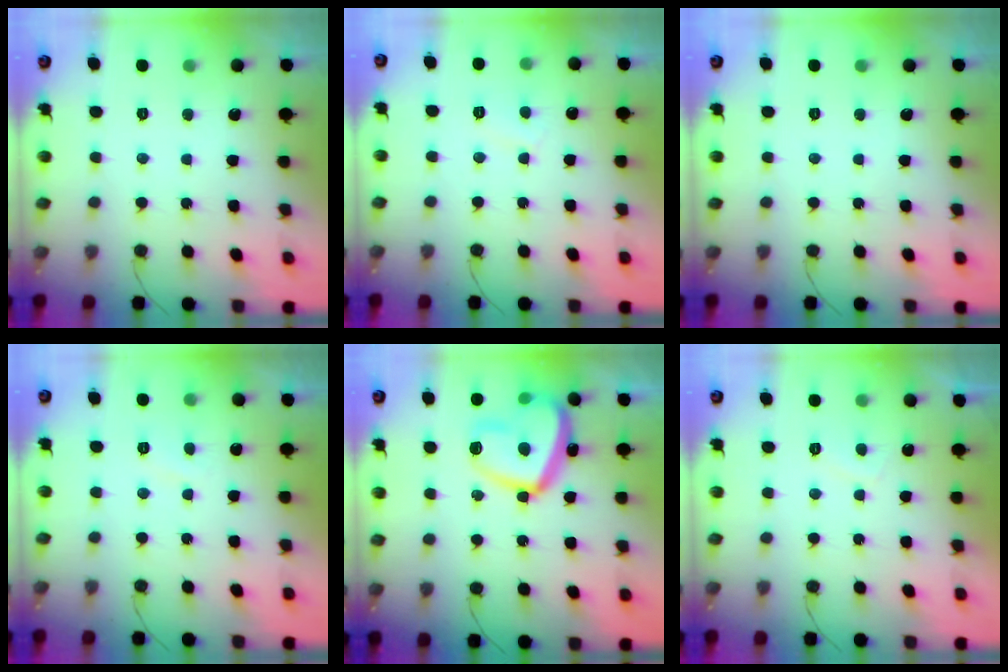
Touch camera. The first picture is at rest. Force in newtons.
{"total": 3.7, "press": 3.7, "slide": 0.3}
{"total": 0.0}
{"total": 1.5, "press": 1.4, "slide": 0.6}
{"total": 18.3, "press": 18.3, "slide": 1.6}
{"total": 1.5, "press": 1.3, "slide": 0.7}